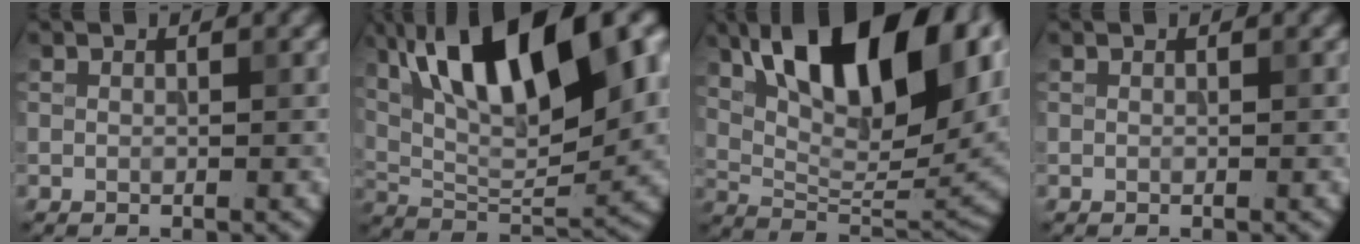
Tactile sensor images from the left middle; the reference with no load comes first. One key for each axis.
{"total": 15.5, "fx": 6.2, "fy": 6.2, "fz": 12.7, "tx": -0.201, "ty": 0.015, "tz": 0.102}
{"total": 14.0, "fx": 5.8, "fy": 6.1, "fz": 11.1, "tx": -0.163, "ty": 0.011, "tz": 0.096}
{"total": 0.0}